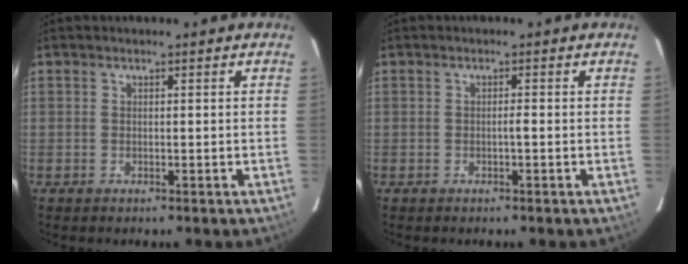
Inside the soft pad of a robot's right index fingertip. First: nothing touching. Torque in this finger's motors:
{"motor_torque": [0.20, 0.03, 0.00, 0.01]}